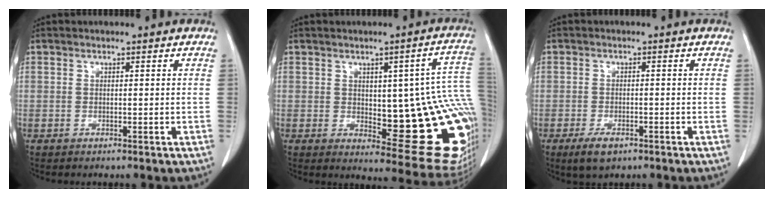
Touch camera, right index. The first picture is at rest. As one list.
[{"total": 20.3, "force": [-0.8, 5.3, 19.5], "torque": [-0.148, 0.014, 0.008]}, {"total": 3.7, "force": [-2.2, 1.7, 2.4], "torque": [-0.050, -0.004, -0.033]}]